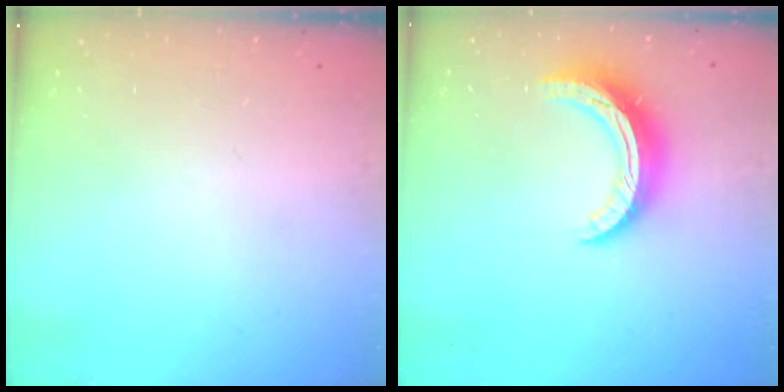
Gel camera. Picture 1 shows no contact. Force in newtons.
{"total": 11.8, "press": 11.8, "slide": 0.9}